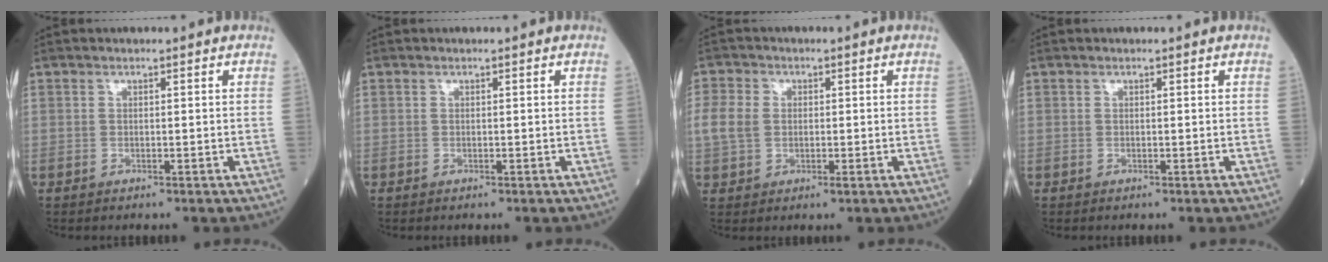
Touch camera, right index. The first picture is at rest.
{"total": 0.0}
{"total": 4.9, "force": [0.2, 3.5, 3.4], "torque": [-0.087, 0.005, 0.002]}
{"total": 0.0}